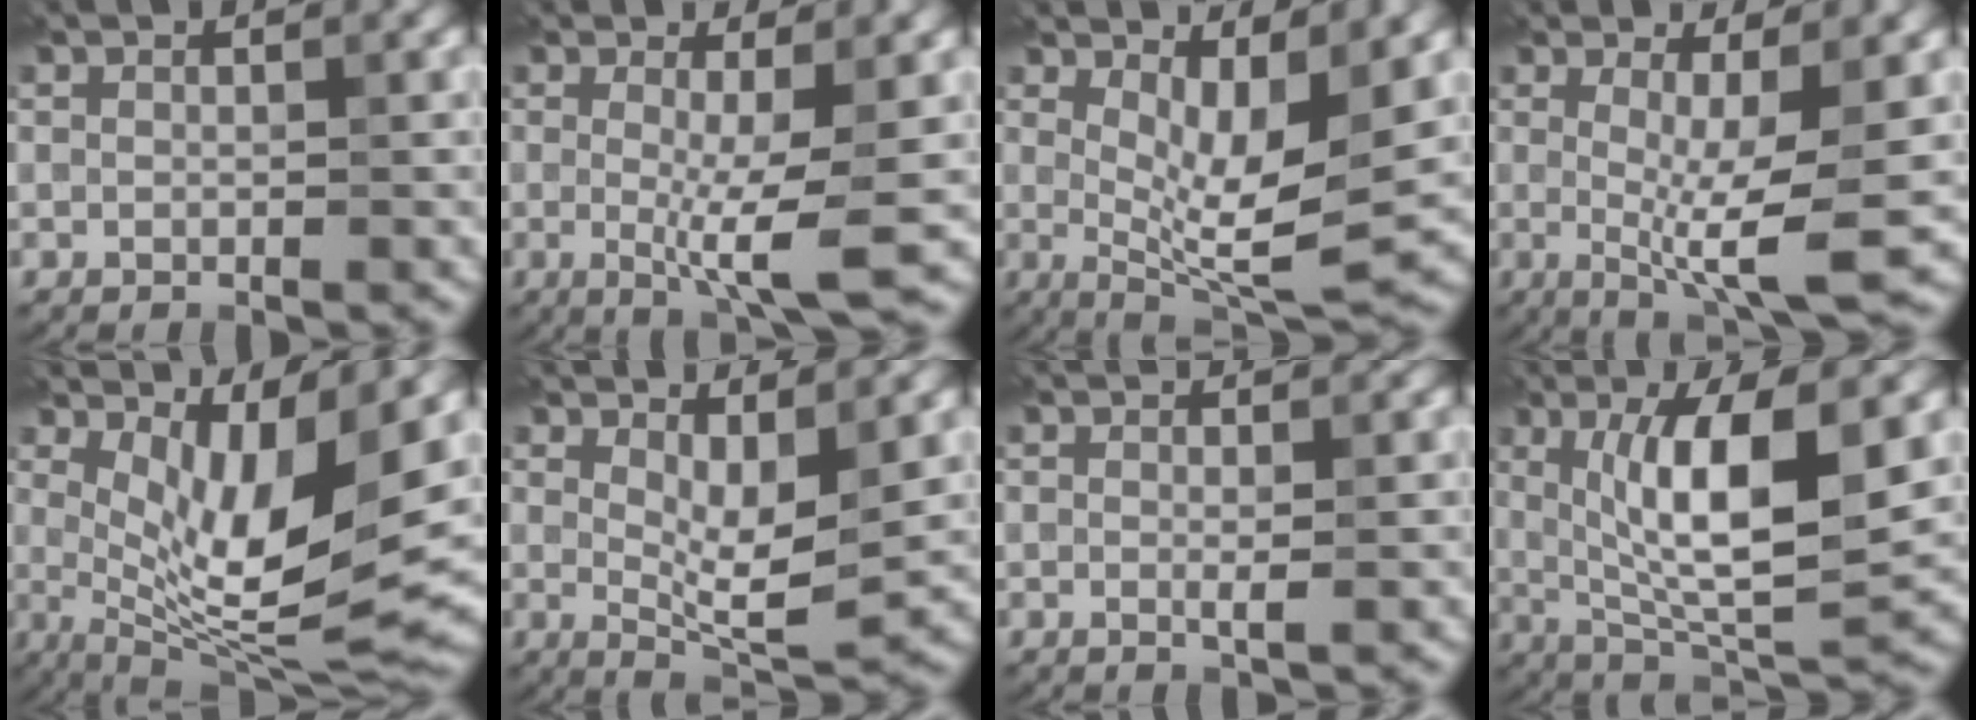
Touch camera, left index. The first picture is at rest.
{"total": 5.1, "force": [-0.3, 0.8, 5.0], "torque": [-0.083, -0.017, -0.005]}
{"total": 7.3, "force": [1.6, 2.2, 6.8], "torque": [-0.114, -0.020, 0.033]}
{"total": 6.9, "force": [-0.5, 1.4, 6.7], "torque": [-0.102, -0.014, -0.006]}
{"total": 10.9, "force": [2.7, 2.9, 10.2], "torque": [-0.164, -0.016, 0.053]}
{"total": 5.1, "force": [1.2, 1.6, 4.7], "torque": [-0.078, -0.017, 0.024]}
{"total": 1.1, "force": [0.0, 0.1, 1.1], "torque": [-0.018, -0.003, -0.001]}
{"total": 9.9, "force": [1.9, 2.7, 9.3], "torque": [-0.145, -0.010, 0.040]}